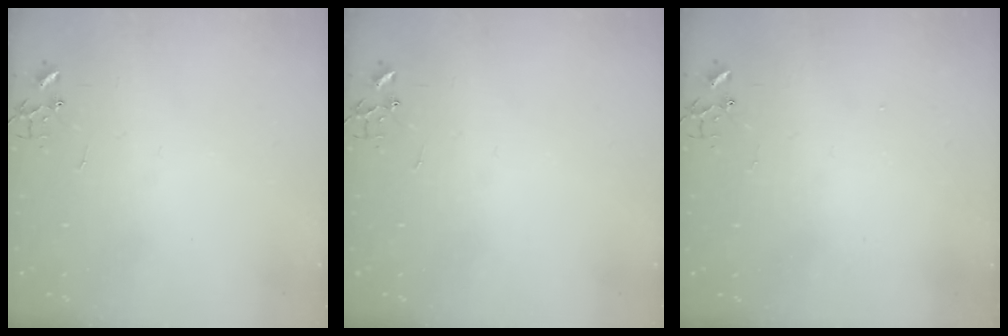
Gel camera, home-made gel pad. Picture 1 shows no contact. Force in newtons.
{"total": 0.0}
{"total": 1.3, "press": 1.2, "slide": 0.1}